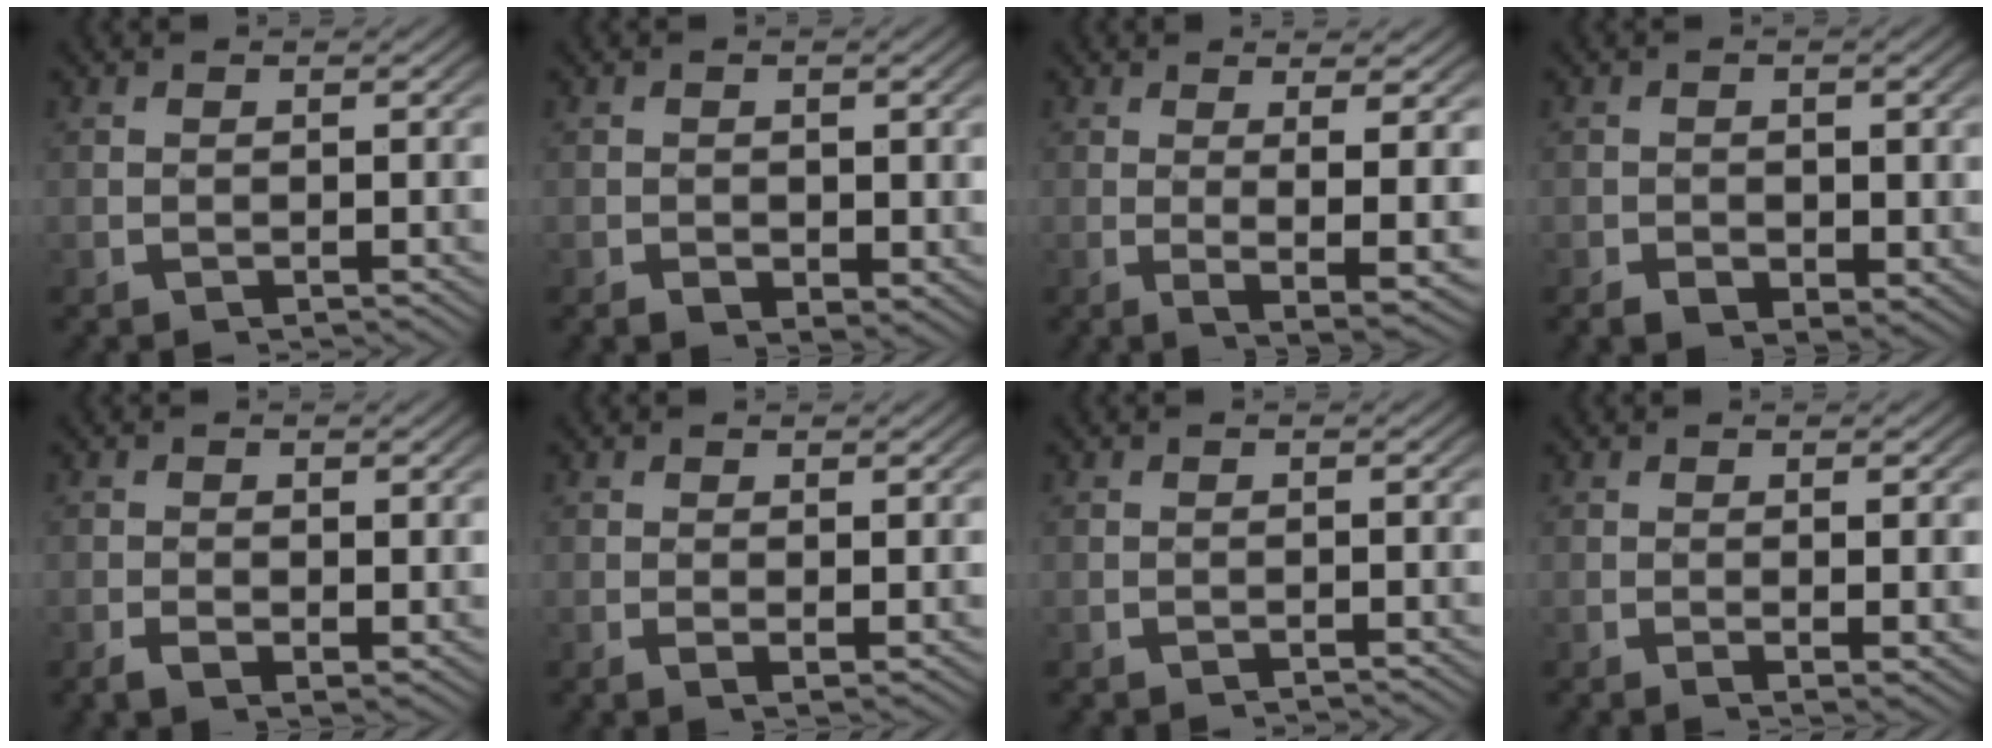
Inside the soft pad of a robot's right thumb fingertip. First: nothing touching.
{"total": 1.9, "force": [-0.1, 1.5, 1.3], "torque": [-0.017, -0.011, 0.001]}
{"total": 6.1, "force": [-0.4, 1.6, 5.9], "torque": [-0.103, -0.020, 0.005]}
{"total": 2.6, "force": [-0.5, 1.9, 1.6], "torque": [-0.023, -0.014, -0.006]}
{"total": 1.5, "force": [-0.1, 1.0, 1.2], "torque": [-0.024, -0.010, 0.003]}
{"total": 1.1, "force": [0.5, 0.3, 1.0], "torque": [-0.019, -0.006, 0.012]}
{"total": 0.6, "force": [-0.6, 0.0, 0.1], "torque": [-0.001, 0.001, -0.012]}
{"total": 1.9, "force": [0.3, 0.3, 1.8], "torque": [-0.028, -0.002, 0.005]}